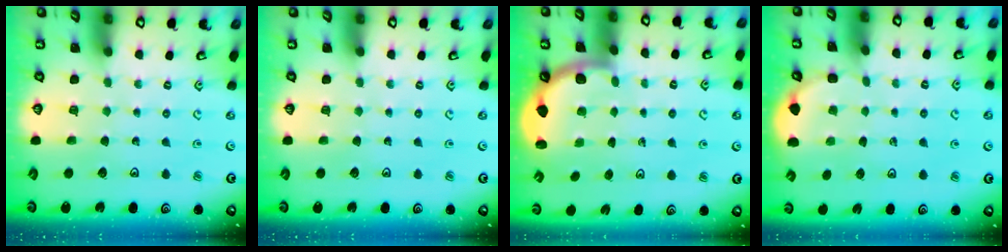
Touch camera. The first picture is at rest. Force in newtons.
{"total": 0.0}
{"total": 2.6, "press": 2.6, "slide": 0.4}
{"total": 2.4, "press": 1.0, "slide": 2.1}